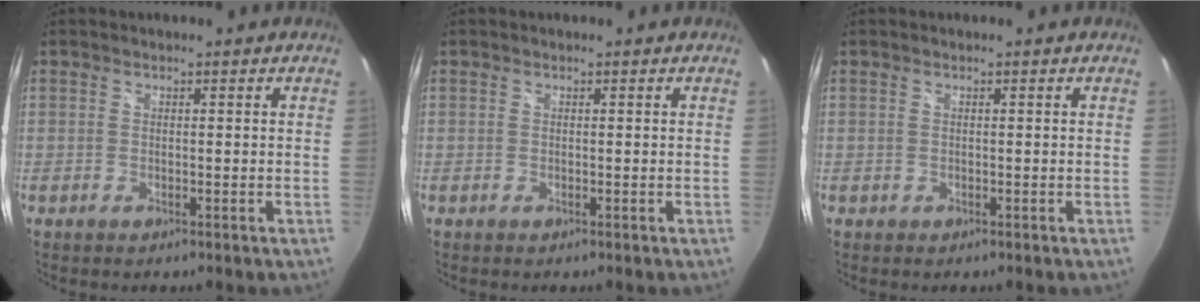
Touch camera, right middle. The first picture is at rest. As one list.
[{"total": 0.0}, {"total": 0.0}]